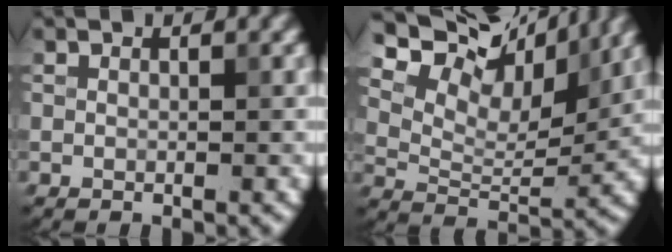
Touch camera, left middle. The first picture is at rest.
{"total": 11.8, "force": [6.7, 6.0, 7.6], "torque": [-0.149, 0.035, 0.100]}